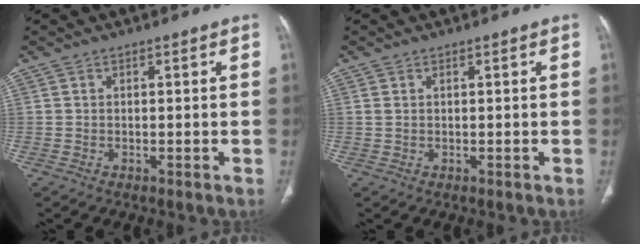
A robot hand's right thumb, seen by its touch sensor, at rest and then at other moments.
{"total": 0.8, "force": [0.3, 0.4, 0.6], "torque": [-0.019, 0.012, 0.012]}